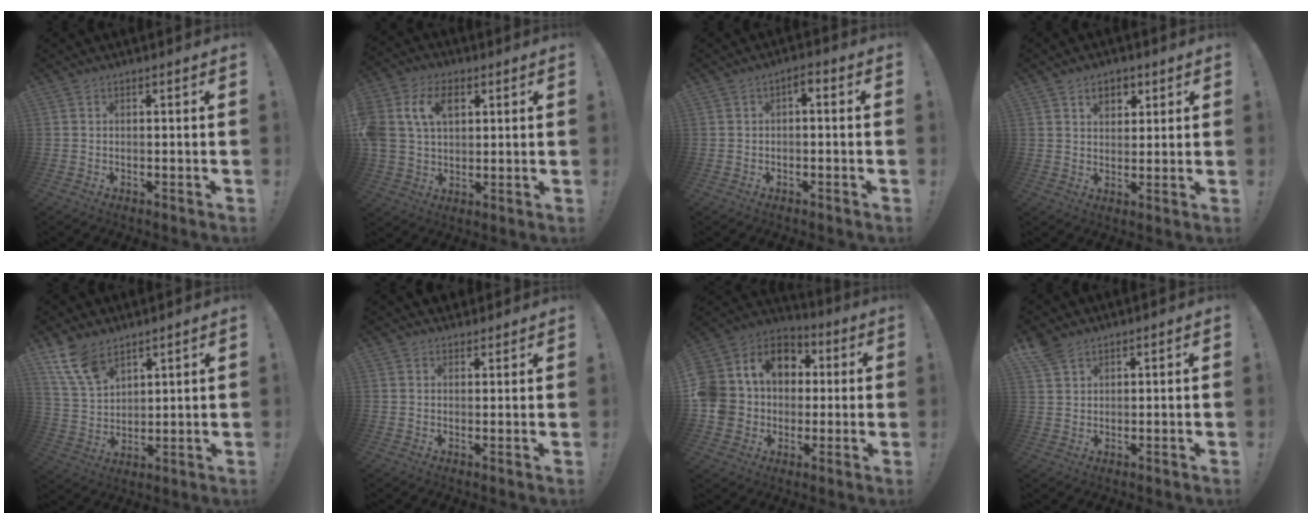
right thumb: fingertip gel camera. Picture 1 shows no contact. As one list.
[{"total": 13.0, "force": [4.2, 9.4, 7.8], "torque": [-0.161, 0.000, 0.082]}, {"total": 2.3, "force": [-1.1, 1.0, 1.7], "torque": [-0.033, 0.012, -0.022]}, {"total": 5.6, "force": [2.8, 4.2, 2.6], "torque": [-0.032, -0.007, 0.049]}, {"total": 11.0, "force": [7.7, 5.8, 5.3], "torque": [-0.117, -0.034, 0.156]}, {"total": 2.5, "force": [2.1, 1.4, -0.1], "torque": [0.013, -0.010, 0.037]}, {"total": 14.9, "force": [1.8, 13.2, 6.8], "torque": [-0.125, 0.000, 0.051]}, {"total": 4.7, "force": [3.7, 2.2, 1.8], "torque": [-0.031, -0.019, 0.071]}]